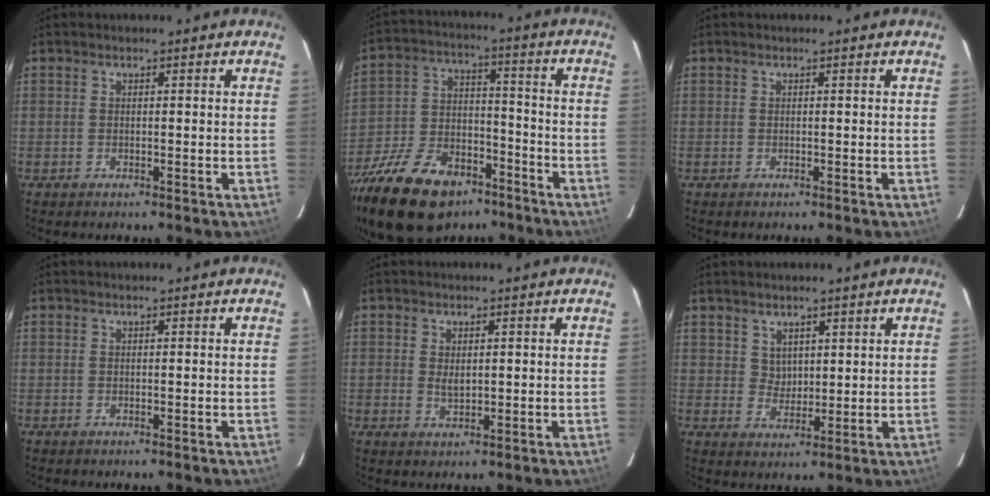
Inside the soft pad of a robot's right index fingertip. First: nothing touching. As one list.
[{"total": 22.9, "force": [-15.4, 12.0, 12.0], "torque": [-0.263, -0.008, -0.252]}, {"total": 0.0}, {"total": 0.0}, {"total": 2.1, "force": [0.5, 1.4, 1.5], "torque": [-0.025, 0.000, 0.010]}, {"total": 3.7, "force": [2.4, 2.6, 0.8], "torque": [-0.006, 0.005, 0.050]}]